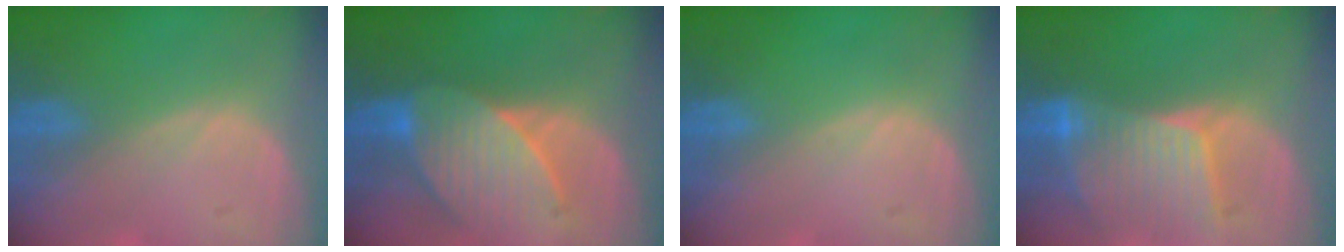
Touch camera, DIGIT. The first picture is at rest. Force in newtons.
{"total": 8.1, "press": 8.0, "slide": 0.9}
{"total": 0.0}
{"total": 8.8, "press": 7.8, "slide": 4.1}